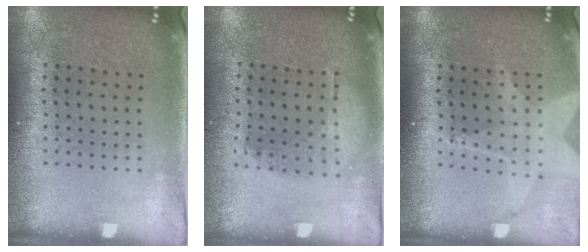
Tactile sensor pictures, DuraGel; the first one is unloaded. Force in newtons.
{"total": 1.0, "press": 0.9, "slide": 0.3}
{"total": 2.0, "press": 1.6, "slide": 1.2}